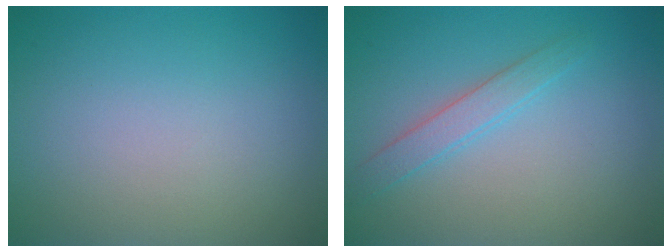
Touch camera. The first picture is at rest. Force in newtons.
{"total": 2.0, "press": 2.0, "slide": 0.1}